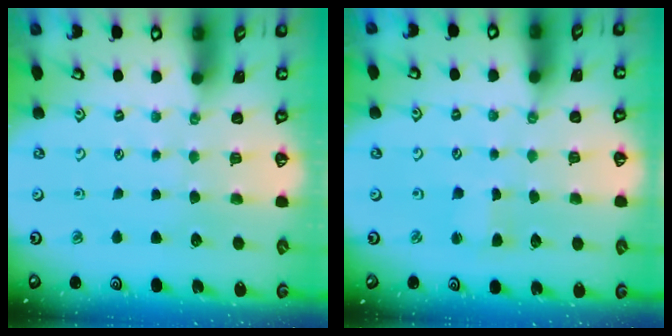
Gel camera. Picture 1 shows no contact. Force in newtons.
{"total": 2.3, "press": 2.3, "slide": 0.4}